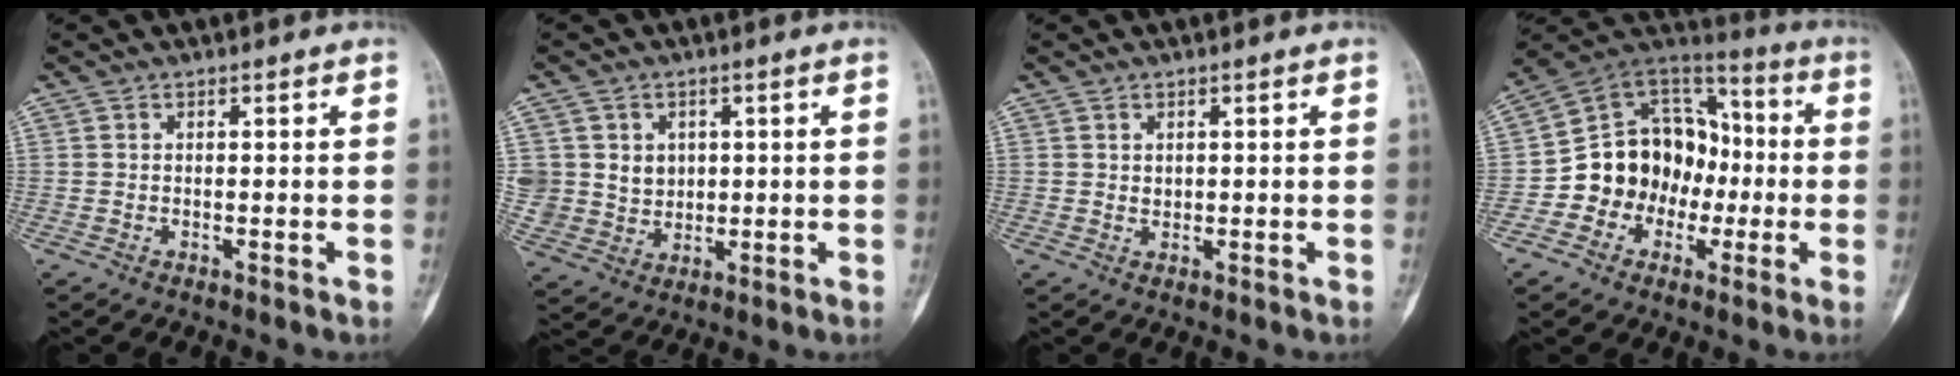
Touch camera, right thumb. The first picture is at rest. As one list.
[{"total": 7.8, "force": [1.9, 7.2, 2.3], "torque": [-0.014, -0.006, 0.045]}, {"total": 1.0, "force": [0.4, 0.8, 0.5], "torque": [-0.002, -0.002, 0.007]}, {"total": 16.2, "force": [-3.7, 14.0, 7.3], "torque": [-0.063, 0.076, -0.066]}]